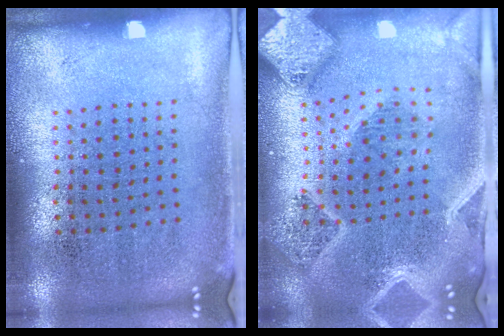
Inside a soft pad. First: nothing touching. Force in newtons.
{"total": 3.3, "press": 2.9, "slide": 1.7}